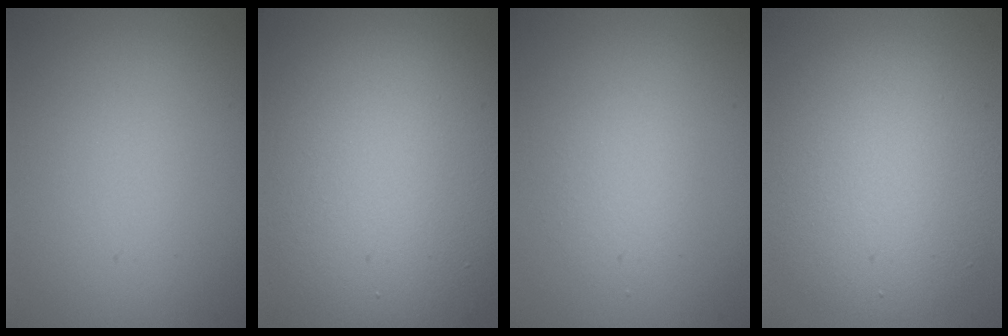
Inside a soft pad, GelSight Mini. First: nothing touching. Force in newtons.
{"total": 15.2, "press": 15.1, "slide": 1.0}
{"total": 1.5, "press": 1.5, "slide": 0.2}
{"total": 6.4, "press": 6.4, "slide": 0.5}